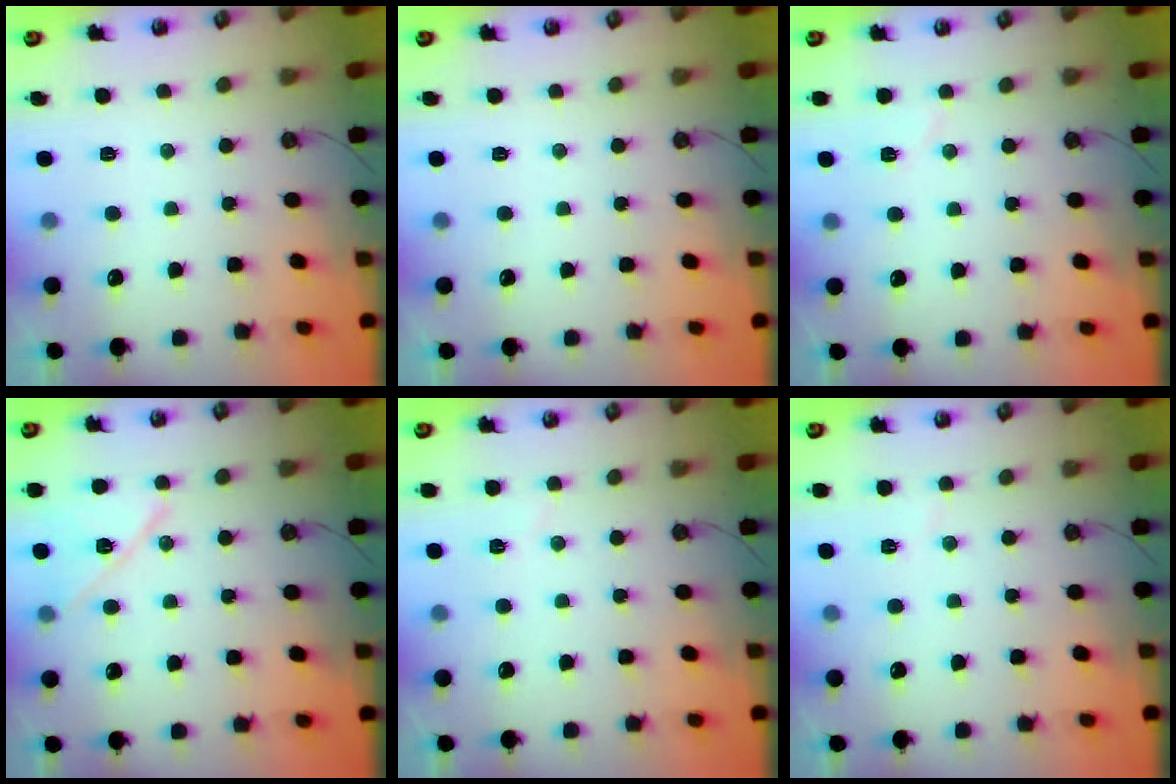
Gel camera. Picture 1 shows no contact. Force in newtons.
{"total": 0.0}
{"total": 4.6, "press": 4.4, "slide": 1.2}
{"total": 11.8, "press": 11.8, "slide": 0.6}
{"total": 2.9, "press": 2.7, "slide": 1.2}
{"total": 2.3, "press": 1.7, "slide": 1.6}